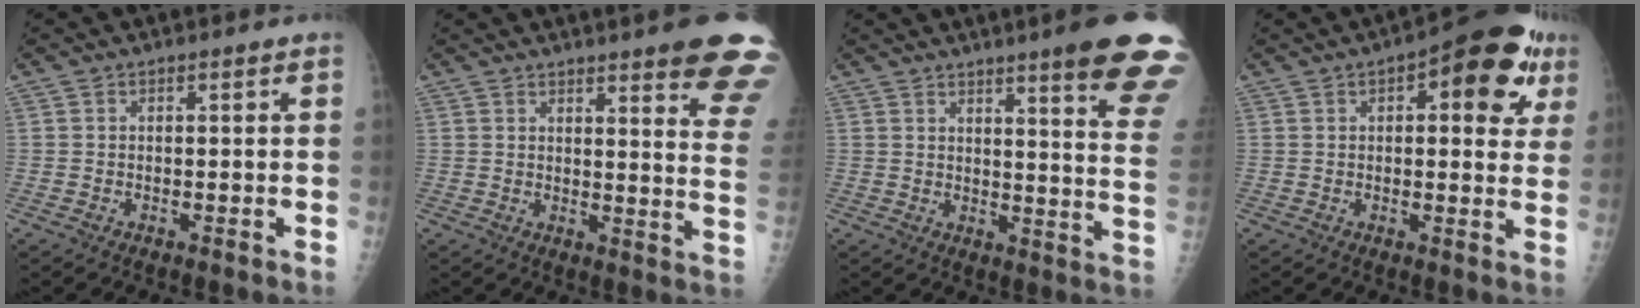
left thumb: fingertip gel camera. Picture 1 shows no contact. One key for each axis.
{"total": 16.8, "fx": 11.6, "fy": 2.4, "fz": 11.9, "tx": -0.124, "ty": -0.061, "tz": 0.127}
{"total": 18.4, "fx": 12.5, "fy": 1.4, "fz": 13.4, "tx": -0.149, "ty": -0.070, "tz": 0.147}
{"total": 15.0, "fx": 6.2, "fy": 6.2, "fz": 12.2, "tx": -0.116, "ty": -0.004, "tz": 0.068}